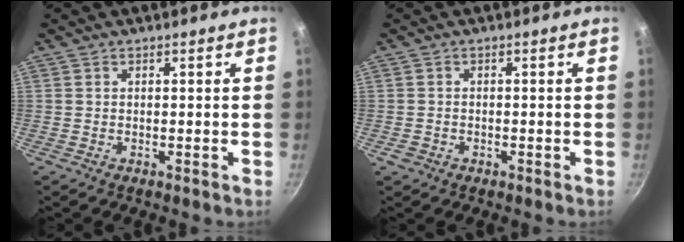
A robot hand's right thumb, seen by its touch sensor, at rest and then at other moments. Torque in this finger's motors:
{"motor_torque": [0.32, -0.08, -0.04, -0.51, -0.02]}